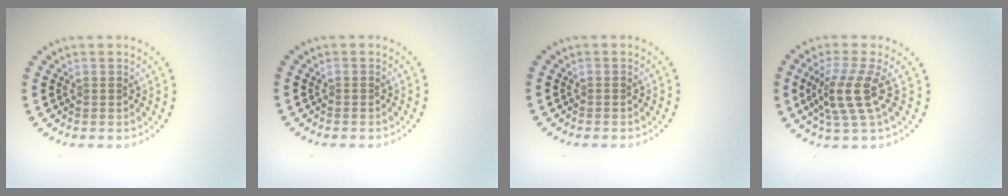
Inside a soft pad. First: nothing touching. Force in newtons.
{"total": 0.0}
{"total": 0.0}
{"total": 3.8, "press": 3.0, "slide": 2.3}